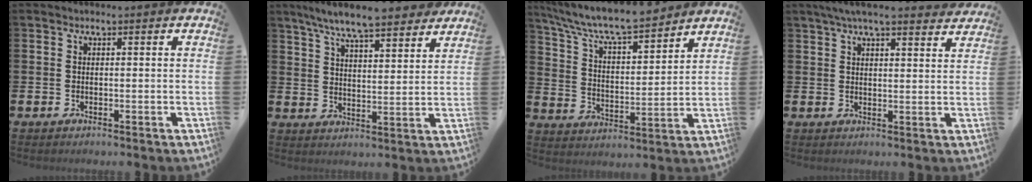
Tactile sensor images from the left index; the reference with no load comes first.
{"total": 8.4, "force": [7.9, 0.9, 3.0], "torque": [-0.080, -0.040, 0.141]}
{"total": 8.7, "force": [8.2, 1.3, 2.8], "torque": [-0.094, -0.056, 0.143]}
{"total": 5.4, "force": [4.9, 0.7, 2.2], "torque": [-0.051, -0.011, 0.088]}